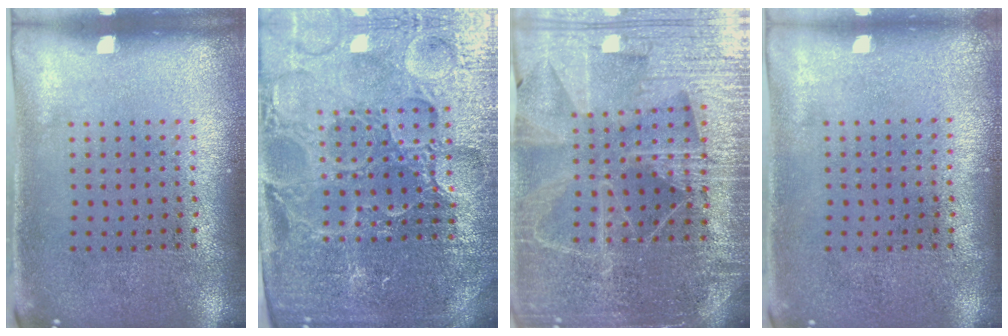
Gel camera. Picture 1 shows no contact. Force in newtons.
{"total": 5.8, "press": 5.3, "slide": 2.2}
{"total": 5.1, "press": 4.7, "slide": 2.2}
{"total": 0.0}